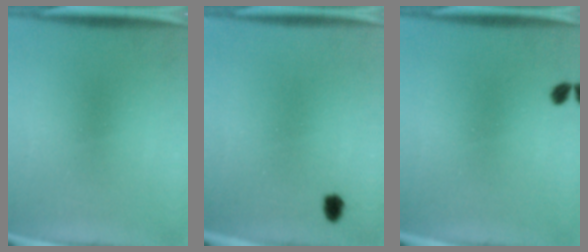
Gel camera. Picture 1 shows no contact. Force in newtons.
{"total": 1.8}
{"total": 1.2}